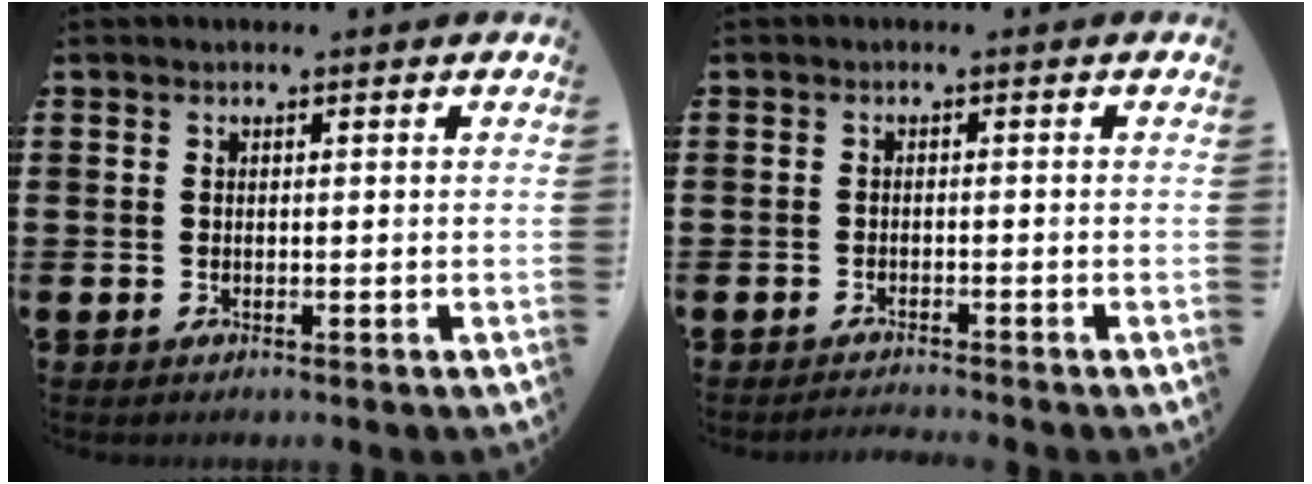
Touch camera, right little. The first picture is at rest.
{"total": 1.1, "force": [-1.1, -0.2, 0.0], "torque": [-0.002, 0.000, -0.021]}